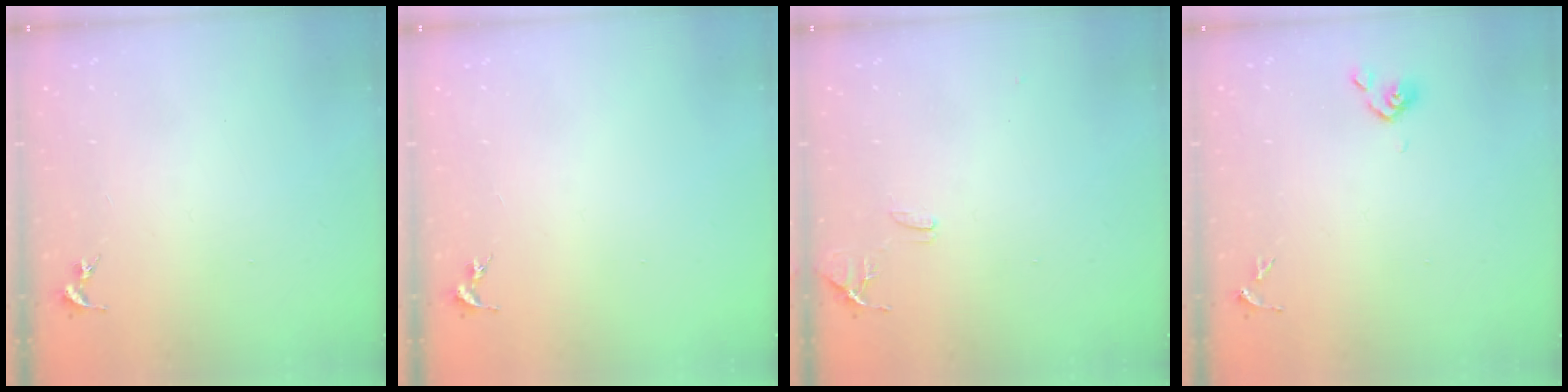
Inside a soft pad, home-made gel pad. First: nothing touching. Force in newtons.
{"total": 0.0}
{"total": 7.7, "press": 7.7, "slide": 0.7}
{"total": 3.5, "press": 3.4, "slide": 0.9}